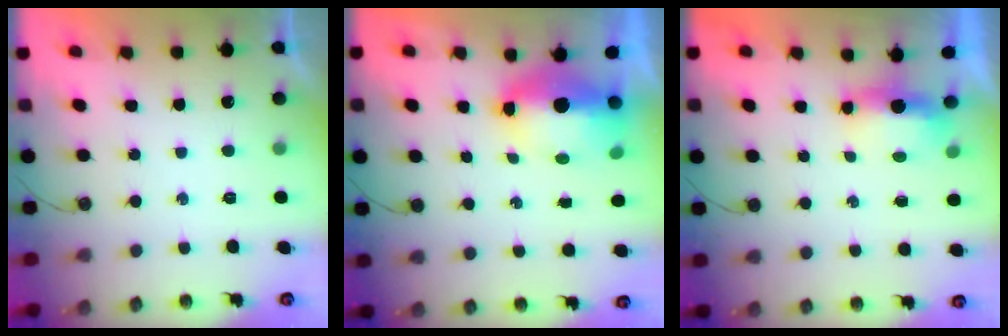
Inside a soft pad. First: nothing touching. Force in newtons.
{"total": 8.7, "press": 8.5, "slide": 1.8}
{"total": 5.1, "press": 4.9, "slide": 1.3}